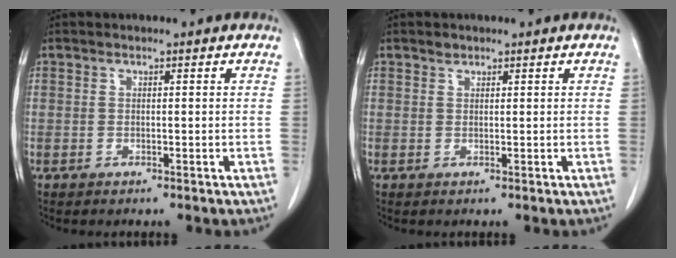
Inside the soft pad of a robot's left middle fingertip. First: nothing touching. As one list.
[{"total": 0.7, "force": [0.6, 0.3, 0.1], "torque": [0.000, -0.003, 0.009]}]